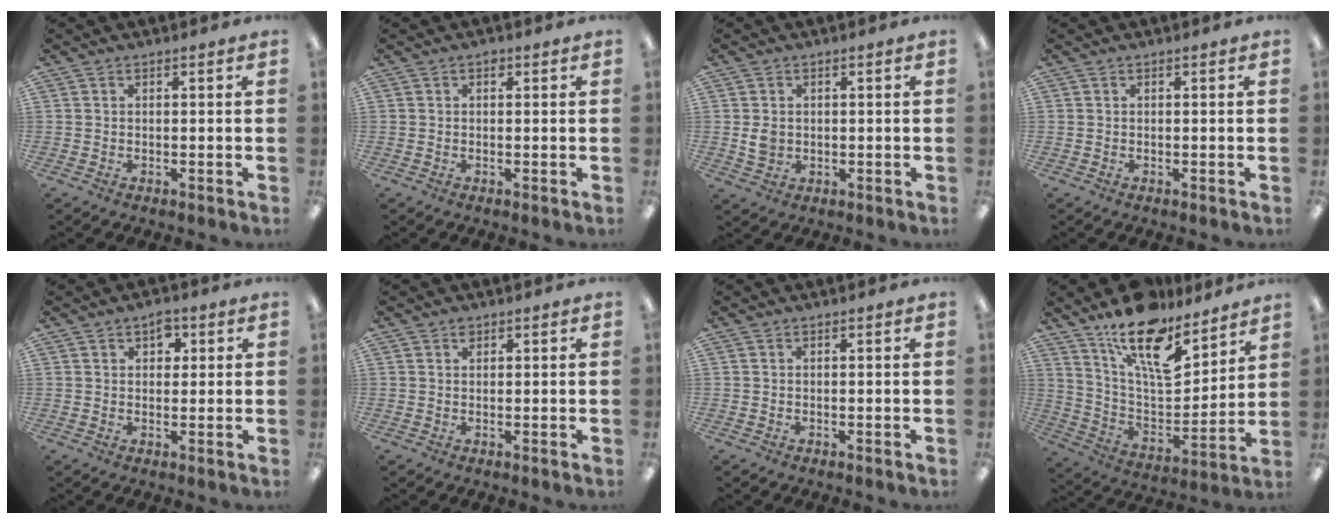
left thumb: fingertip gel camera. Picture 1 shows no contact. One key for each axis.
{"total": 1.0, "fx": 0.6, "fy": 0.7, "fz": 0.5, "tx": -0.004, "ty": 0.000, "tz": 0.008}
{"total": 3.2, "fx": 0.2, "fy": 2.8, "fz": 1.7, "tx": -0.023, "ty": 0.003, "tz": 0.003}
{"total": 0.0}
{"total": 3.7, "fx": 1.9, "fy": 2.6, "fz": 1.8, "tx": -0.007, "ty": -0.007, "tz": 0.027}
{"total": 1.3, "fx": 0.9, "fy": 0.8, "fz": 0.5, "tx": -0.004, "ty": -0.003, "tz": 0.015}
{"total": 0.0}
{"total": 17.4, "fx": 12.7, "fy": 6.8, "fz": 9.7, "tx": -0.160, "ty": -0.092, "tz": 0.221}